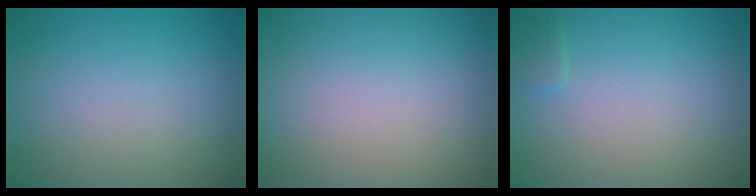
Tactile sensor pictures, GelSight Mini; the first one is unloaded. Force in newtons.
{"total": 0.0}
{"total": 0.9, "press": 0.9, "slide": 0.0}